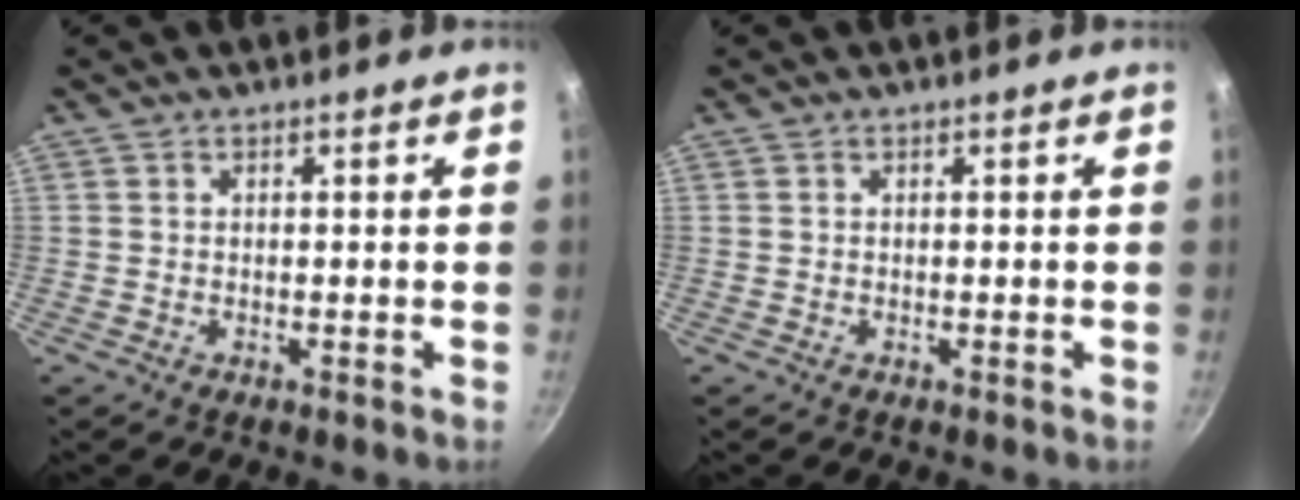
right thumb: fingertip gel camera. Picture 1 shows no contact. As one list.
[{"total": 0.0}]